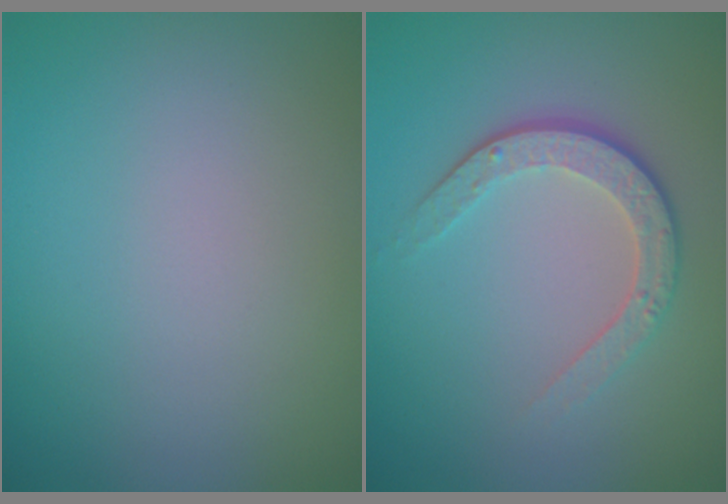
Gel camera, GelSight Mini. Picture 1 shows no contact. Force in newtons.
{"total": 3.4, "press": 2.5, "slide": 2.3}